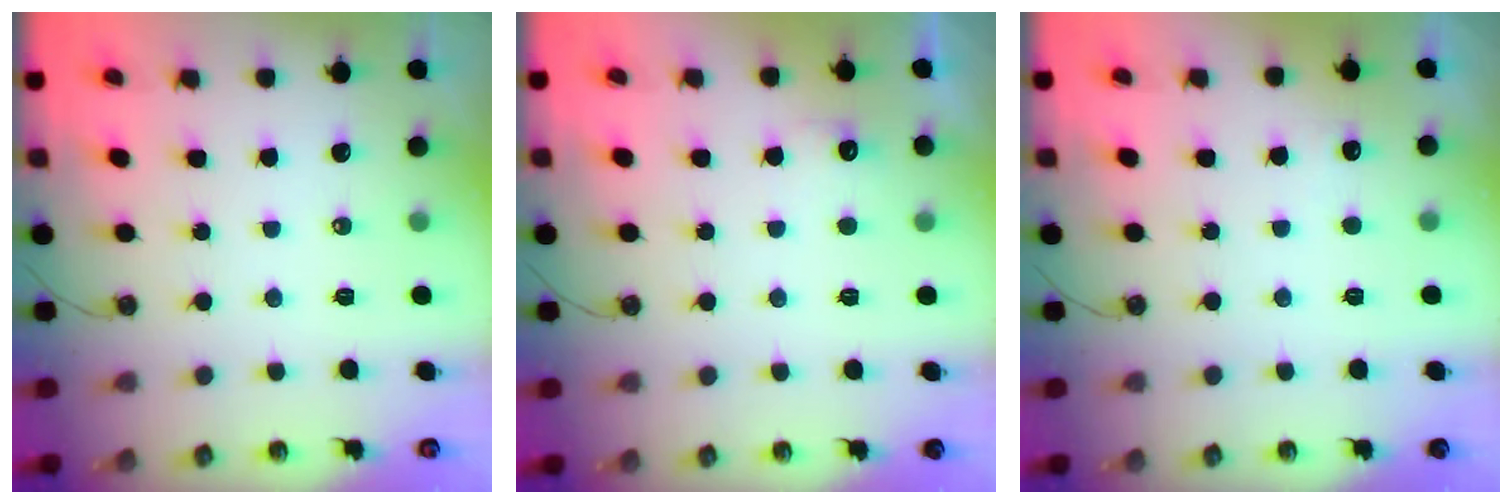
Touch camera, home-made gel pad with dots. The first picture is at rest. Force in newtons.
{"total": 4.6, "press": 4.5, "slide": 1.2}
{"total": 2.1, "press": 1.9, "slide": 0.9}